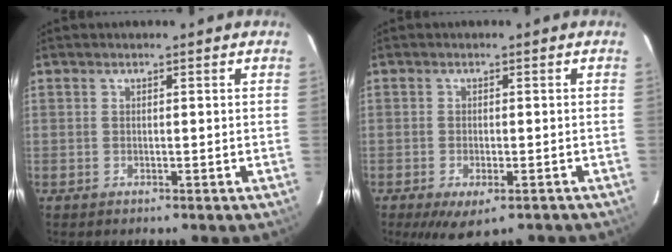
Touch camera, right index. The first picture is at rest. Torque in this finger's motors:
{"motor_torque": [0.94, -0.69, 0.41, 0.08]}